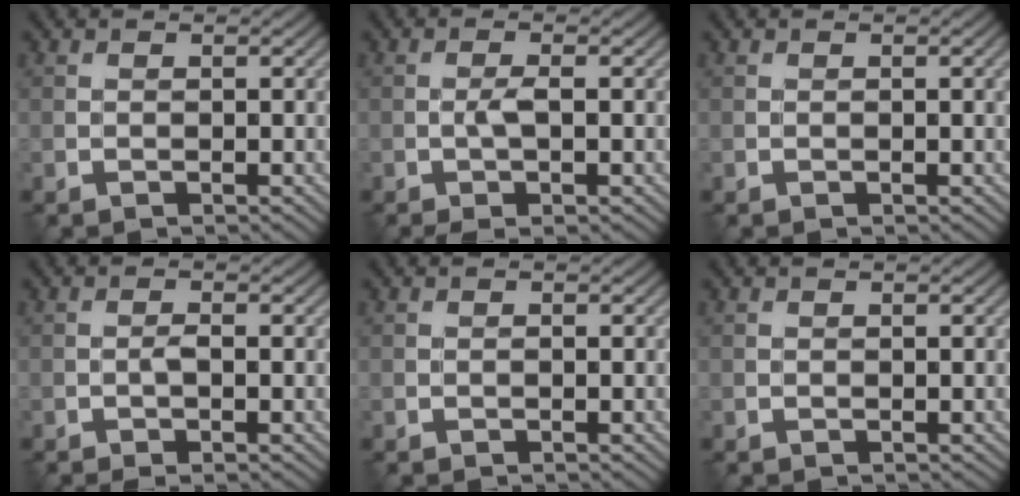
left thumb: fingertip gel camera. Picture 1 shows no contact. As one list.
[{"total": 2.6, "force": [-0.7, 0.6, 2.4], "torque": [-0.050, 0.002, -0.016]}, {"total": 1.0, "force": [0.0, 0.2, 1.0], "torque": [-0.016, -0.003, -0.001]}, {"total": 1.6, "force": [-0.5, 0.5, 1.5], "torque": [-0.027, 0.002, -0.012]}, {"total": 0.0}, {"total": 0.0}]